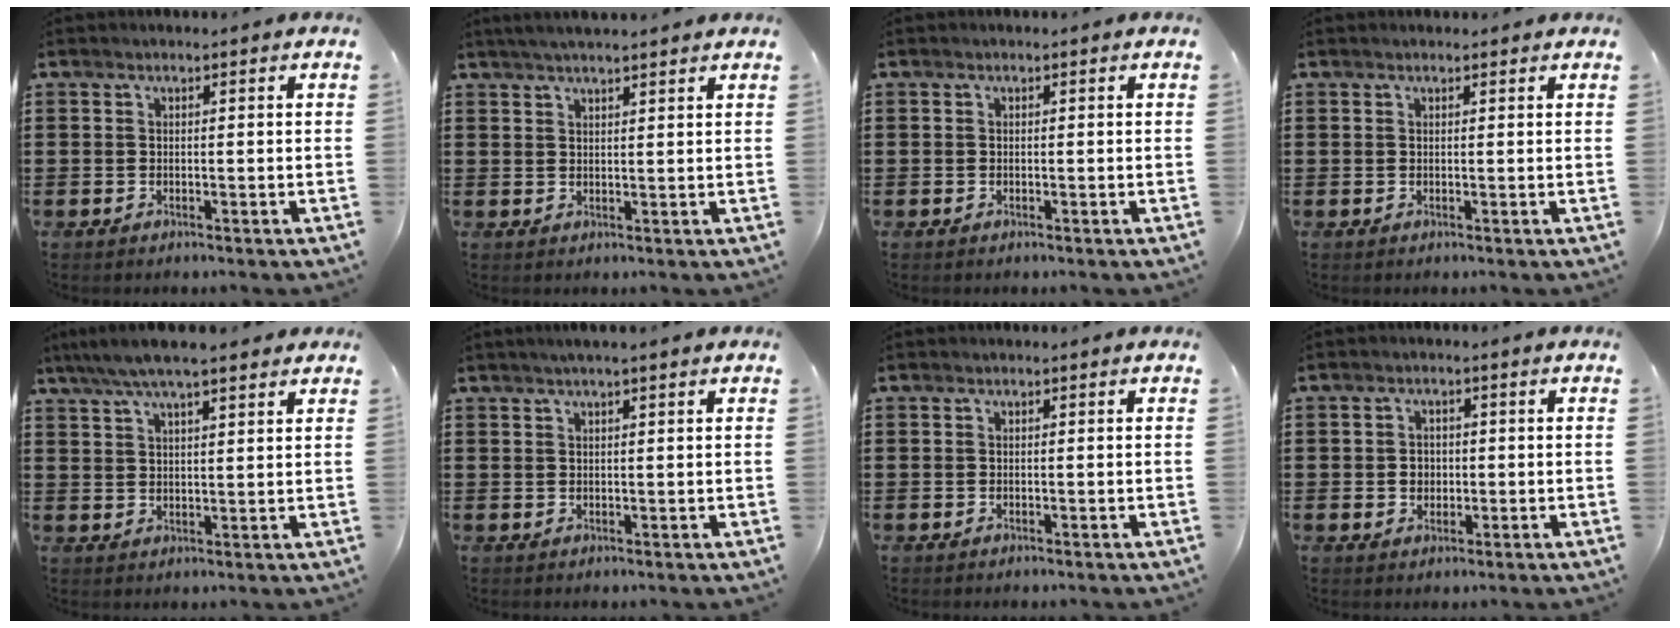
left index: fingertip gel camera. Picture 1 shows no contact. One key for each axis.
{"total": 2.7, "fx": 2.4, "fy": 0.0, "fz": 1.1, "tx": -0.027, "ty": 0.003, "tz": 0.045}
{"total": 0.0}
{"total": 0.5, "fx": 0.4, "fy": 0.2, "fz": 0.2, "tx": -0.006, "ty": 0.001, "tz": 0.009}
{"total": 5.7, "fx": 4.5, "fy": 1.0, "fz": 3.4, "tx": -0.075, "ty": -0.003, "tz": 0.079}
{"total": 1.6, "fx": 1.2, "fy": -0.1, "fz": 1.1, "tx": -0.021, "ty": 0.000, "tz": 0.021}
{"total": 0.0}
{"total": 2.3, "fx": -0.1, "fy": 2.0, "fz": 1.1, "tx": -0.028, "ty": 0.006, "tz": -0.006}